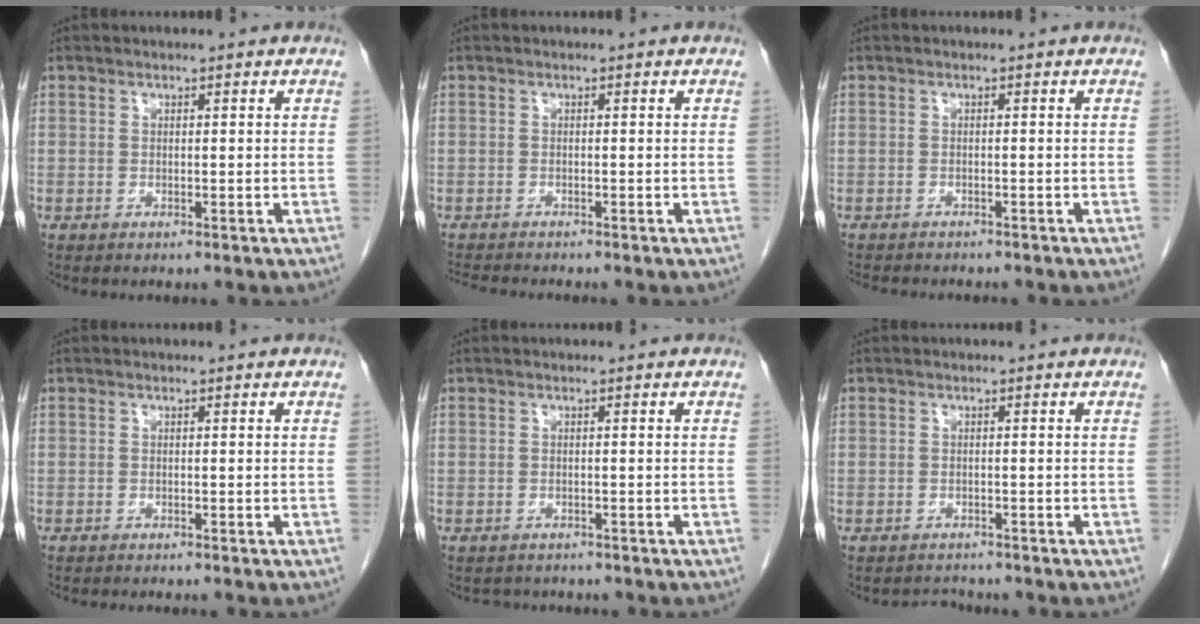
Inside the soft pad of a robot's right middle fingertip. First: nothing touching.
{"total": 3.4, "force": [-3.3, -0.1, 1.1], "torque": [-0.016, -0.013, -0.053]}
{"total": 6.9, "force": [-6.1, 1.8, 2.6], "torque": [-0.039, -0.004, -0.081]}
{"total": 3.3, "force": [-2.9, 0.3, 1.5], "torque": [-0.020, -0.005, -0.036]}
{"total": 2.6, "force": [-2.4, 1.1, 0.1], "torque": [-0.004, -0.002, -0.032]}
{"total": 1.9, "force": [-1.7, 0.6, -0.5], "torque": [0.003, -0.006, -0.028]}